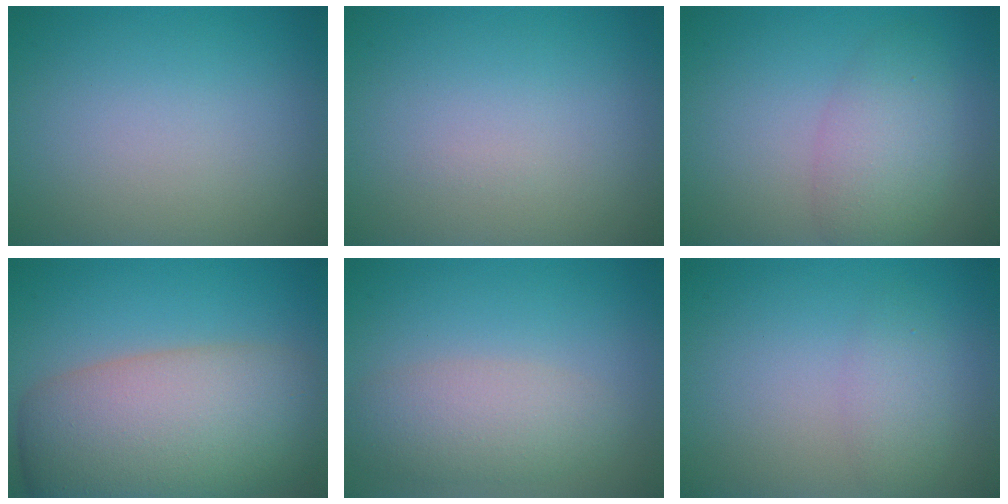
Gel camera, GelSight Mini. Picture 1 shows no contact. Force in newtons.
{"total": 0.0}
{"total": 3.9, "press": 3.9, "slide": 0.1}
{"total": 11.9, "press": 11.9, "slide": 0.8}
{"total": 4.0, "press": 4.0, "slide": 0.2}
{"total": 1.9, "press": 1.9, "slide": 0.1}